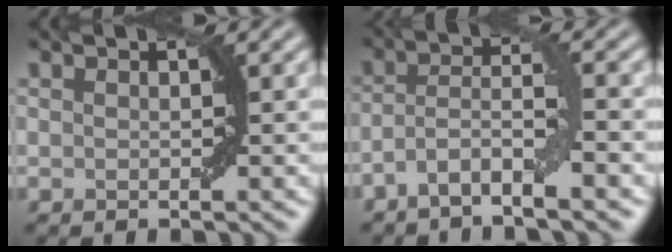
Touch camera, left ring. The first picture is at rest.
{"total": 3.9, "force": [-2.1, 0.5, 3.3], "torque": [-0.061, 0.008, -0.049]}